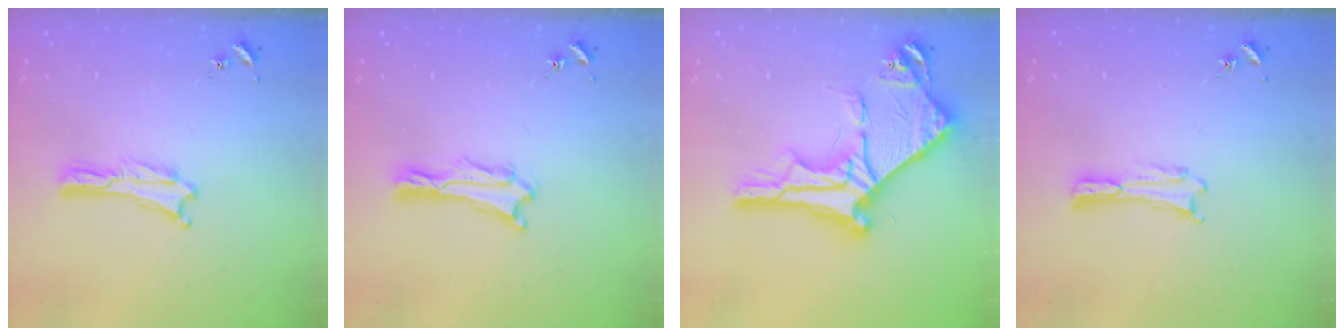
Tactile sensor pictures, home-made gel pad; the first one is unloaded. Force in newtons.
{"total": 0.9, "press": 0.9, "slide": 0.2}
{"total": 10.7, "press": 10.6, "slide": 1.2}
{"total": 0.0}